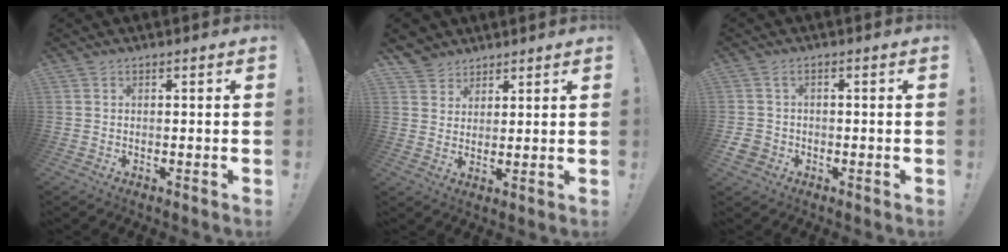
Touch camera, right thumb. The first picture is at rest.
{"total": 5.1, "force": [4.0, 3.1, -0.2], "torque": [-0.007, -0.029, 0.081]}
{"total": 3.7, "force": [-0.9, 3.2, 1.5], "torque": [-0.051, 0.001, -0.017]}